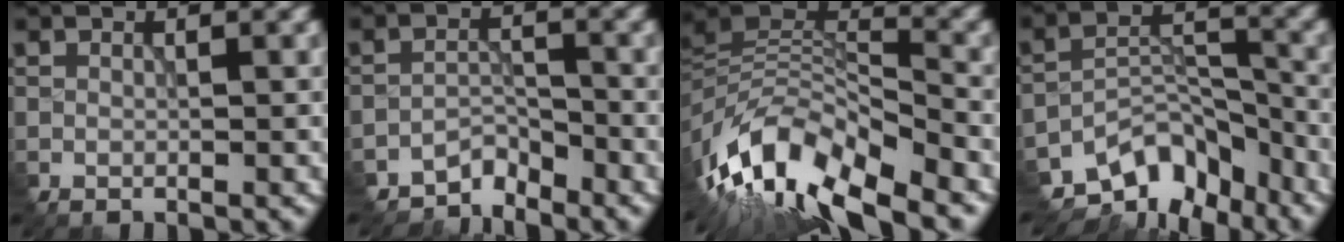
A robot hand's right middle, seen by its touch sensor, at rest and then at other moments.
{"total": 2.5, "force": [-2.4, 0.4, -0.4], "torque": [0.008, 0.010, -0.049]}
{"total": 11.9, "force": [-7.5, 4.9, 7.8], "torque": [-0.154, 0.007, -0.138]}
{"total": 7.8, "force": [-6.2, 3.6, 3.1], "torque": [-0.038, -0.004, -0.112]}